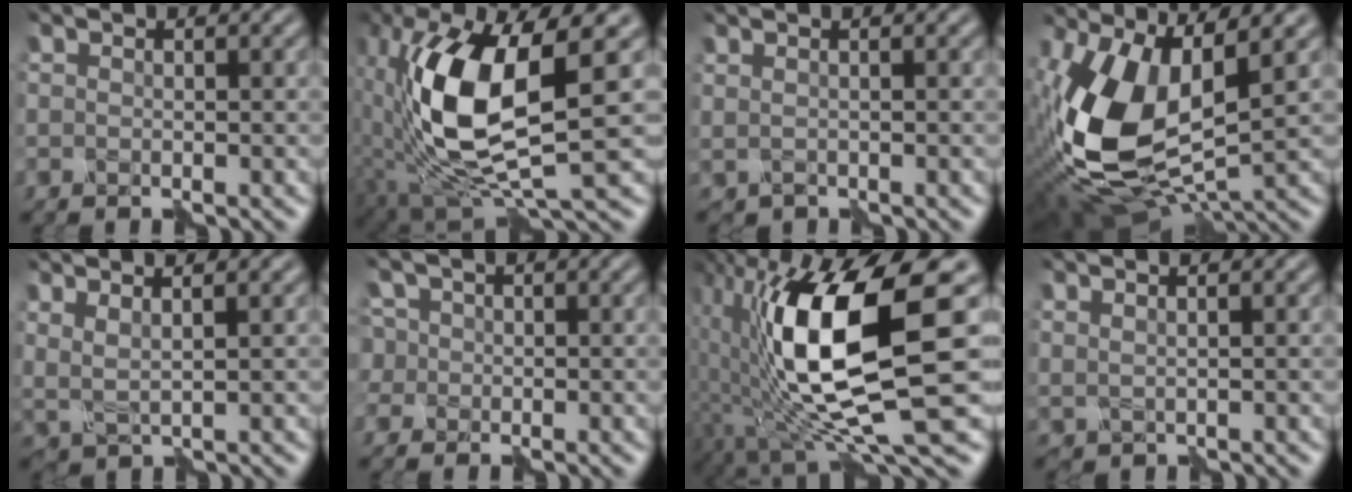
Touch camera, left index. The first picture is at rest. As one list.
[{"total": 11.5, "force": [0.4, 4.7, 10.5], "torque": [-0.220, -0.005, 0.010]}, {"total": 1.5, "force": [0.8, 0.4, 1.3], "torque": [-0.018, -0.007, 0.010]}, {"total": 11.8, "force": [1.0, 6.0, 10.1], "torque": [-0.232, -0.021, 0.025]}, {"total": 3.3, "force": [2.1, 0.8, 2.4], "torque": [-0.051, 0.007, 0.032]}, {"total": 3.6, "force": [1.0, 3.1, 1.4], "torque": [-0.038, 0.018, 0.011]}, {"total": 13.8, "force": [0.9, 4.0, 13.2], "torque": [-0.243, -0.007, 0.013]}, {"total": 2.1, "force": [1.5, 0.6, 1.4], "torque": [-0.017, -0.001, 0.018]}]